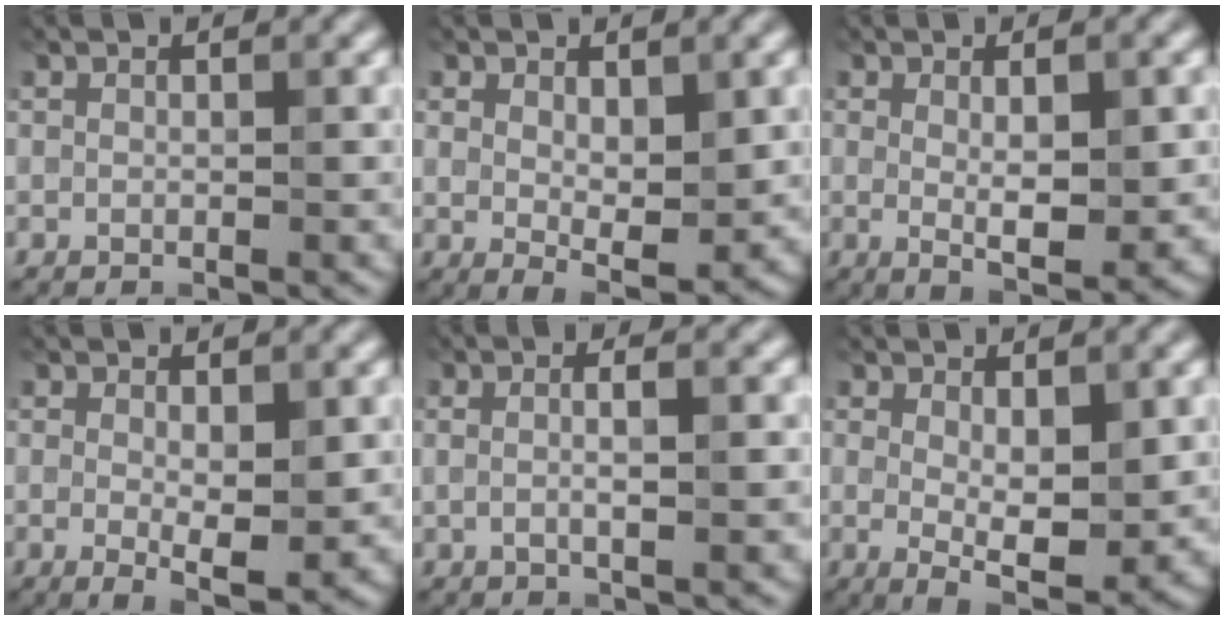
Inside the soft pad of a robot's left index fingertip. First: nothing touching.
{"total": 4.1, "force": [0.7, 2.1, 3.5], "torque": [-0.056, -0.009, 0.020]}
{"total": 4.6, "force": [0.3, 1.3, 4.4], "torque": [-0.073, -0.008, 0.010]}
{"total": 4.2, "force": [-0.2, 1.5, 3.9], "torque": [-0.062, -0.011, 0.000]}
{"total": 3.7, "force": [0.2, 1.3, 3.4], "torque": [-0.045, 0.001, -0.007]}
{"total": 5.7, "force": [0.1, 2.2, 5.3], "torque": [-0.084, -0.012, 0.006]}